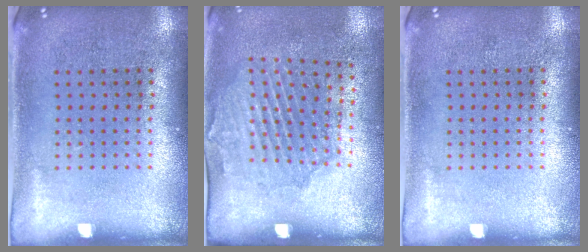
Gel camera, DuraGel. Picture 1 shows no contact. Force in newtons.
{"total": 1.8, "press": 1.5, "slide": 0.9}
{"total": 0.0}